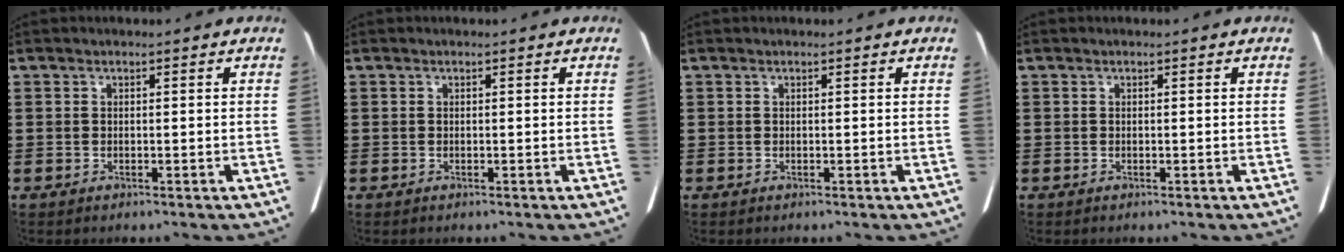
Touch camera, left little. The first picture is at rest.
{"total": 0.0}
{"total": 0.0}
{"total": 0.0}